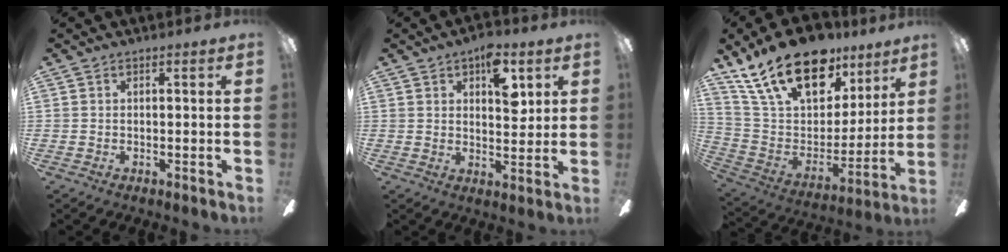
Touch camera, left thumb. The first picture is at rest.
{"total": 9.1, "force": [4.4, 4.7, 6.5], "torque": [-0.070, -0.016, 0.068]}
{"total": 25.1, "force": [16.0, 13.0, 14.4], "torque": [-0.249, -0.094, 0.286]}